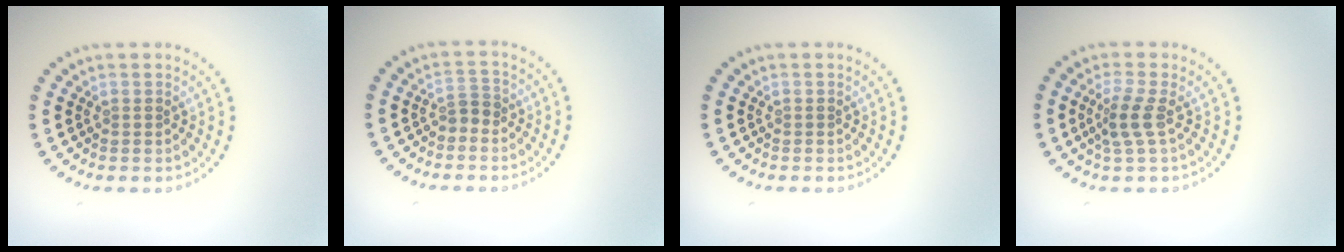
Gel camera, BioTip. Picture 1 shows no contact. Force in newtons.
{"total": 1.2, "press": 1.1, "slide": 0.6}
{"total": 0.0}
{"total": 2.3, "press": 1.9, "slide": 1.3}